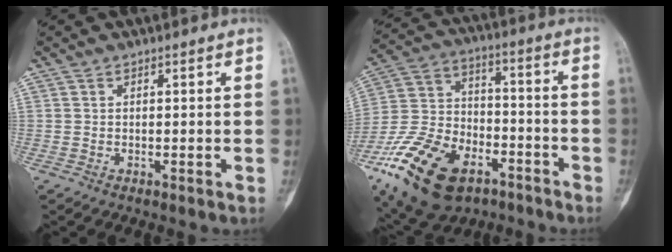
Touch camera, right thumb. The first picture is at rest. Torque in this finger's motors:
{"motor_torque": [0.97, 0.36, 1.80, -0.97, 0.55]}